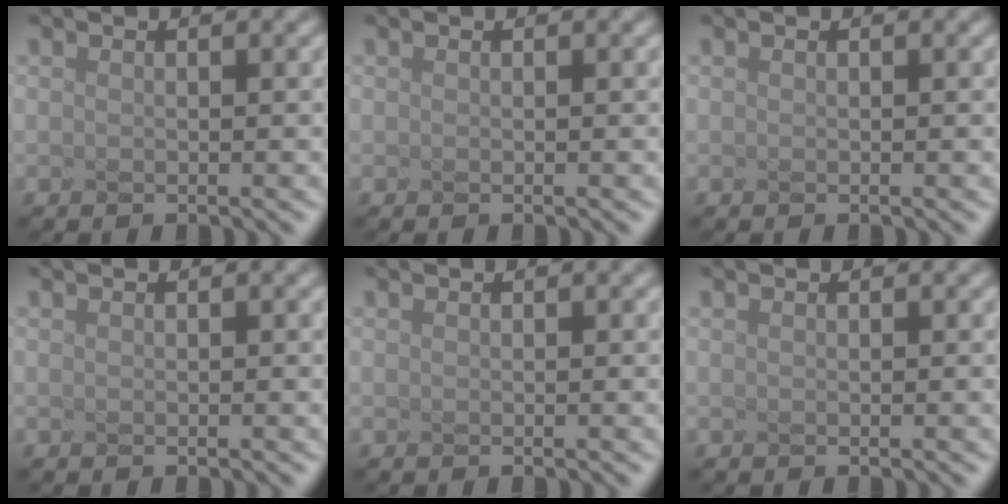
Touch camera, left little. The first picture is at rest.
{"total": 0.0}
{"total": 0.0}
{"total": 0.0}
{"total": 0.0}
{"total": 0.0}